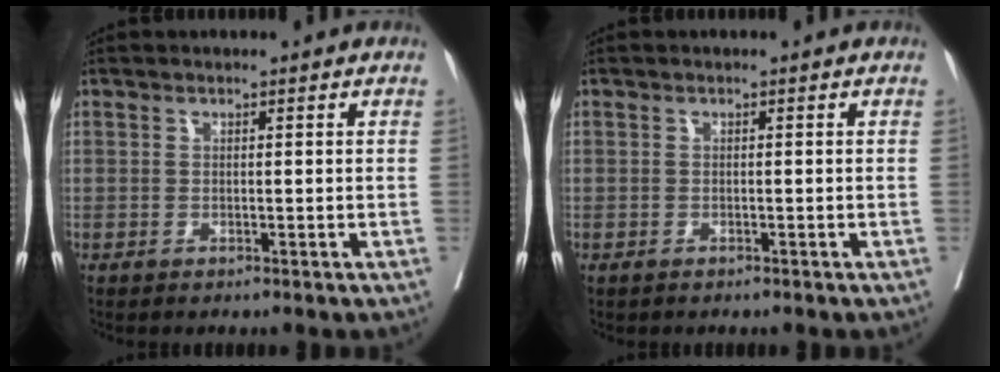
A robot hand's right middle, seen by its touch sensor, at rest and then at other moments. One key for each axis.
{"total": 0.0}